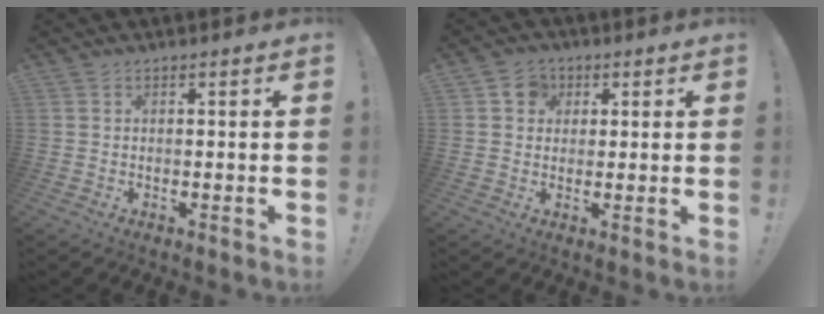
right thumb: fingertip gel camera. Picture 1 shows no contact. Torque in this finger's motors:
{"motor_torque": [0.00, 0.00, 0.03, -0.01, 0.00]}